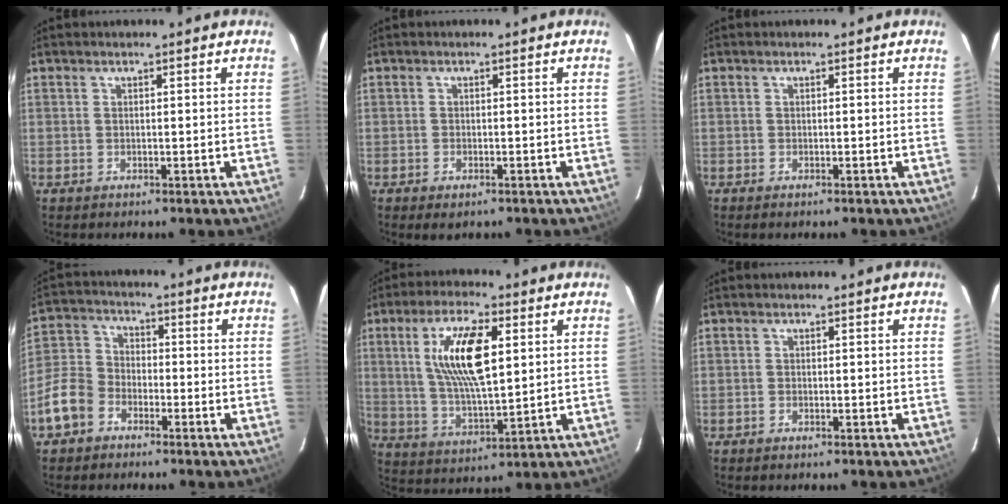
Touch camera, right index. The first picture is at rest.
{"total": 2.0, "force": [-1.3, 1.0, 1.1], "torque": [-0.024, -0.006, -0.021]}
{"total": 0.6, "force": [-0.5, 0.1, 0.3], "torque": [-0.007, -0.001, -0.009]}
{"total": 9.2, "force": [-5.2, 6.8, 3.6], "torque": [-0.085, 0.027, -0.103]}
{"total": 13.9, "force": [3.8, 4.9, 12.5], "torque": [-0.239, 0.006, 0.076]}
{"total": 0.5, "force": [-0.5, 0.2, 0.1], "torque": [-0.004, -0.001, -0.010]}